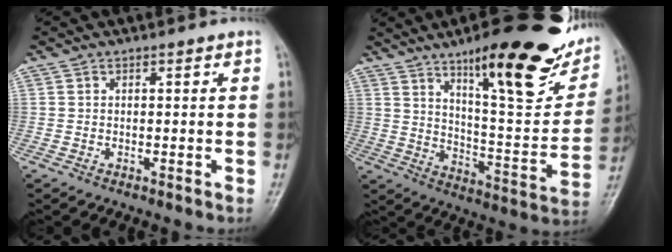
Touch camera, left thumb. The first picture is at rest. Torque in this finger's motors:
{"motor_torque": [0.28, 0.19, 1.49, -1.27, 0.10]}